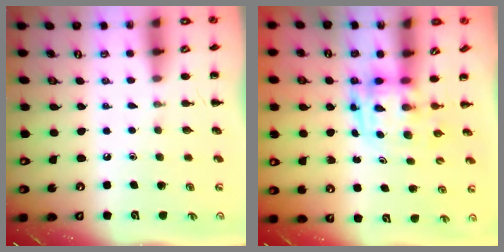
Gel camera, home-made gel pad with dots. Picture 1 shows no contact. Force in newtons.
{"total": 3.8, "press": 3.7, "slide": 0.7}